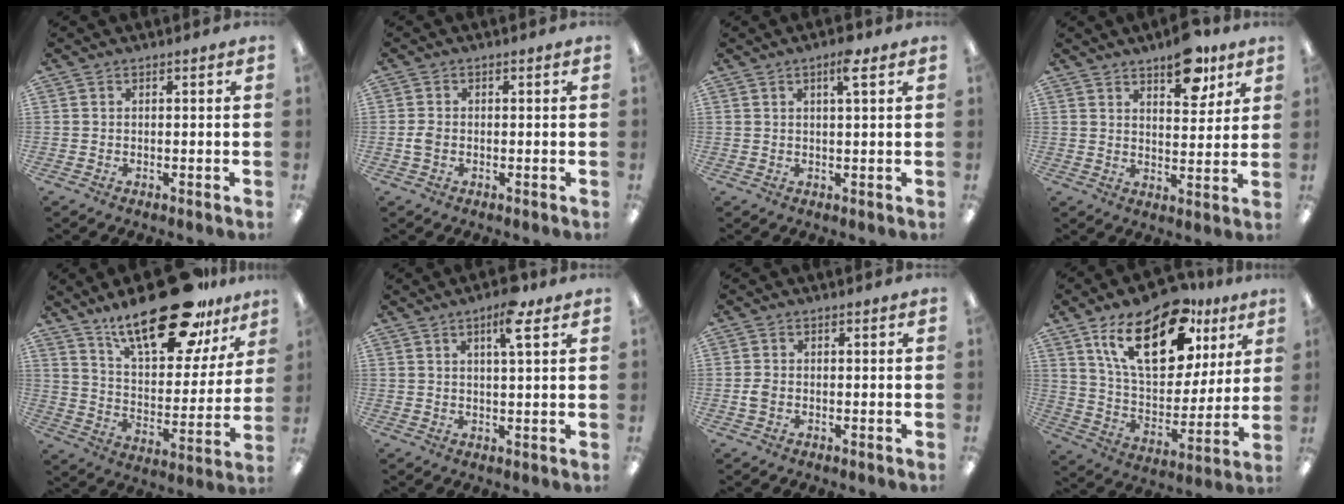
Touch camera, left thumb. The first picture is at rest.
{"total": 2.2, "force": [-0.5, 1.6, 1.4], "torque": [-0.023, 0.005, -0.009]}
{"total": 4.2, "force": [2.4, 0.8, 3.4], "torque": [-0.058, -0.002, 0.037]}
{"total": 10.0, "force": [6.8, 4.6, 5.7], "torque": [-0.056, -0.037, 0.111]}
{"total": 24.8, "force": [17.9, 9.1, 14.6], "torque": [-0.231, -0.101, 0.301]}
{"total": 7.1, "force": [4.0, 1.7, 5.6], "torque": [-0.090, -0.005, 0.061]}
{"total": 2.0, "force": [-0.4, 1.5, 1.2], "torque": [-0.022, 0.004, -0.008]}
{"total": 22.5, "force": [12.5, 11.4, 14.9], "torque": [-0.247, -0.040, 0.215]}